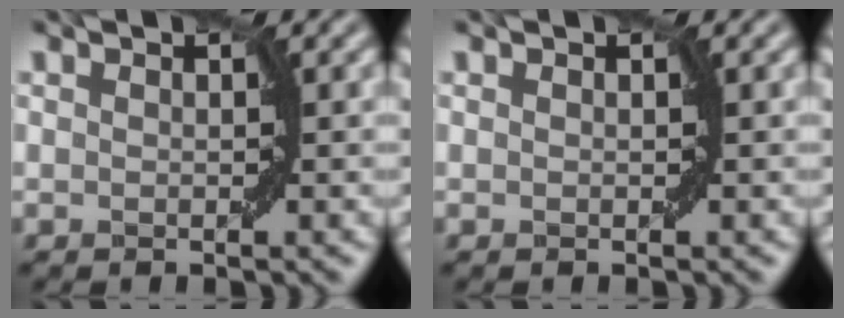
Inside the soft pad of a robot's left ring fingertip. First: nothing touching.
{"total": 0.0}